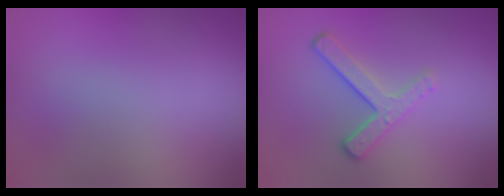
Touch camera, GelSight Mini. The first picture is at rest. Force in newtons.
{"total": 3.4, "press": 2.5, "slide": 2.2}